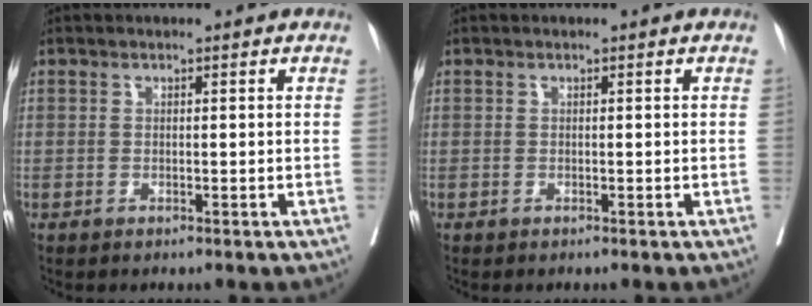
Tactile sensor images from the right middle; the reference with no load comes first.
{"total": 0.0}